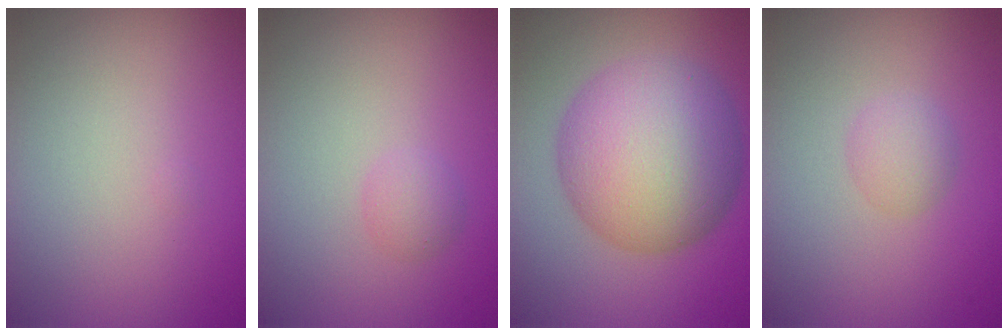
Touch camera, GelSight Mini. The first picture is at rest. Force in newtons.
{"total": 1.3, "press": 1.3, "slide": 0.1}
{"total": 11.8, "press": 11.8, "slide": 0.2}
{"total": 1.7, "press": 1.7, "slide": 0.0}